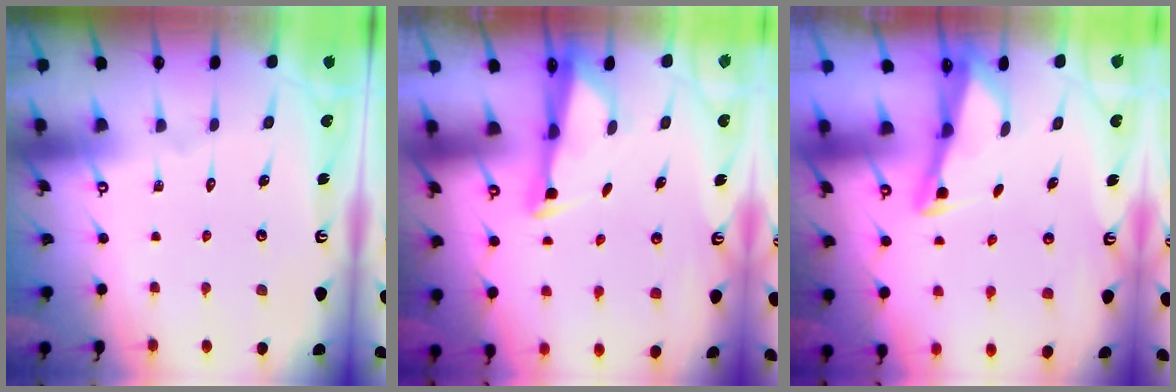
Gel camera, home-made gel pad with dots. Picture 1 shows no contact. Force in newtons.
{"total": 2.9, "press": 2.8, "slide": 0.7}
{"total": 2.5, "press": 2.5, "slide": 0.1}